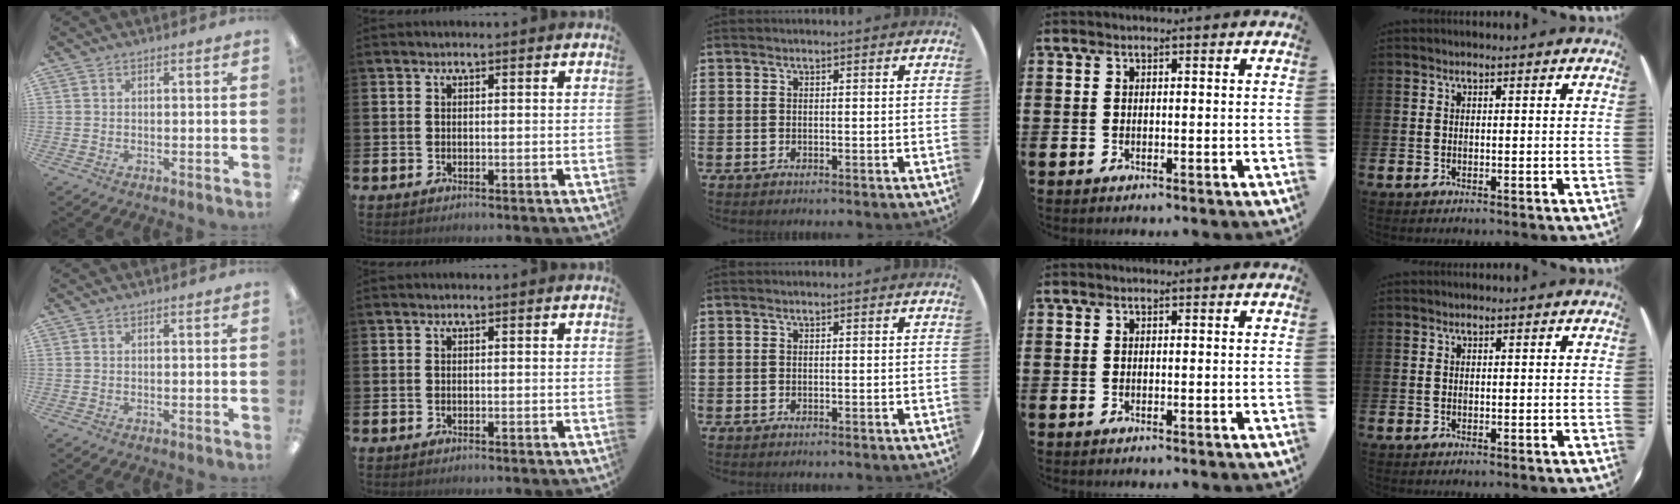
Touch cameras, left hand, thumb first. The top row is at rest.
{}